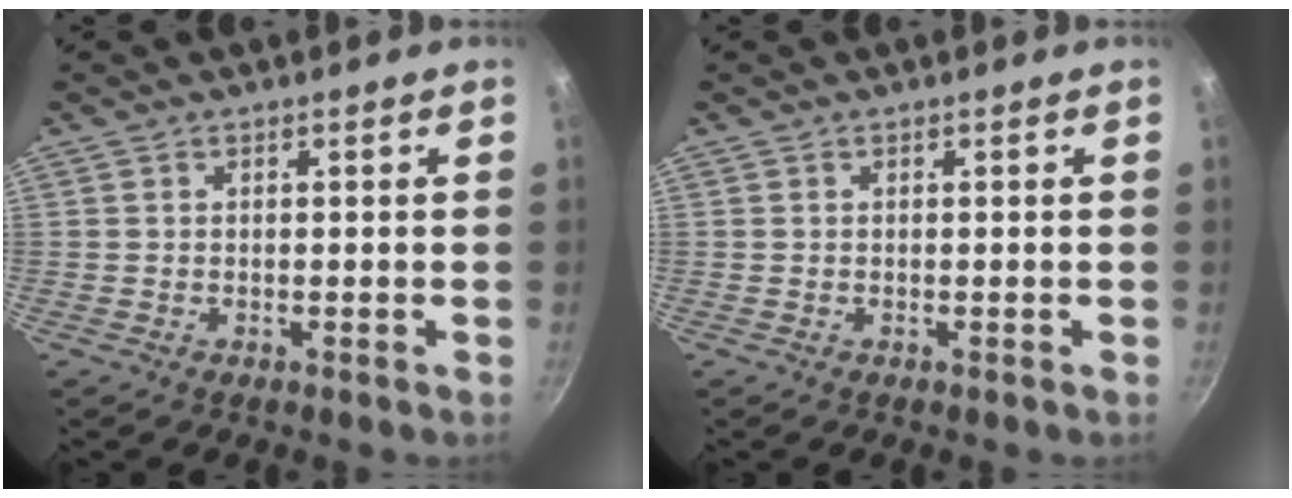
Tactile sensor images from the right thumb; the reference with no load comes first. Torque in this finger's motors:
{"motor_torque": [-0.06, -0.06, 0.02, 0.01, 0.00]}